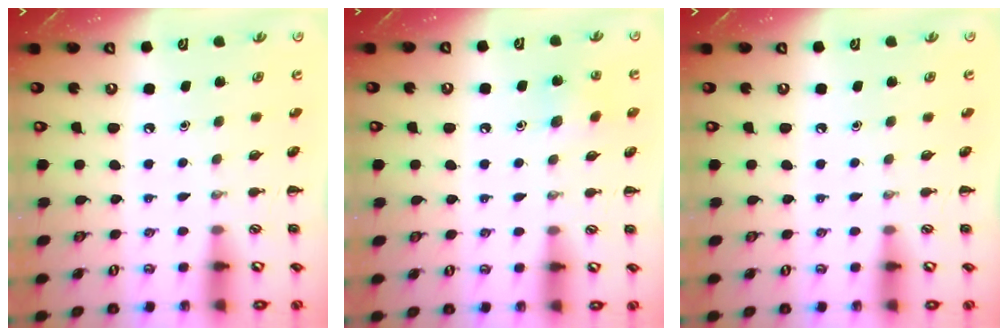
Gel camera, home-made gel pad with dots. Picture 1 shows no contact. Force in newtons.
{"total": 6.5, "press": 6.3, "slide": 1.7}
{"total": 0.0}